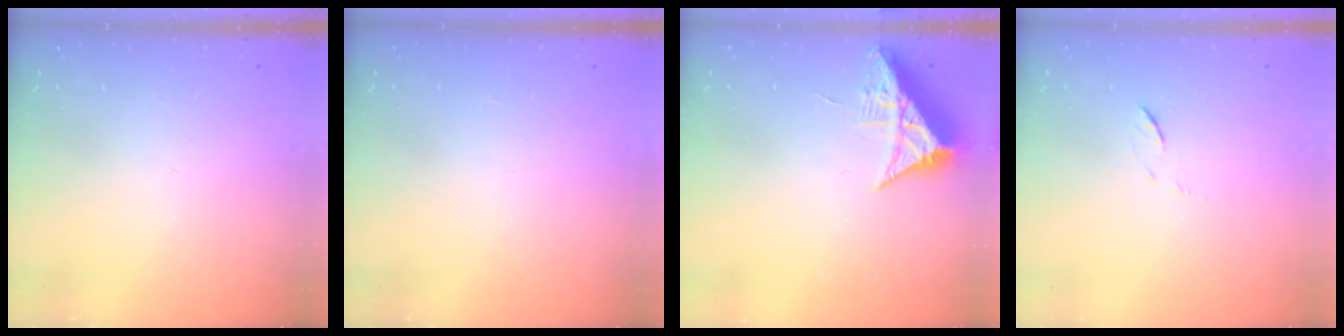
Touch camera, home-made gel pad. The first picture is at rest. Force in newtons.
{"total": 1.5, "press": 1.5, "slide": 0.1}
{"total": 8.4, "press": 8.4, "slide": 0.5}
{"total": 5.5, "press": 5.4, "slide": 0.7}